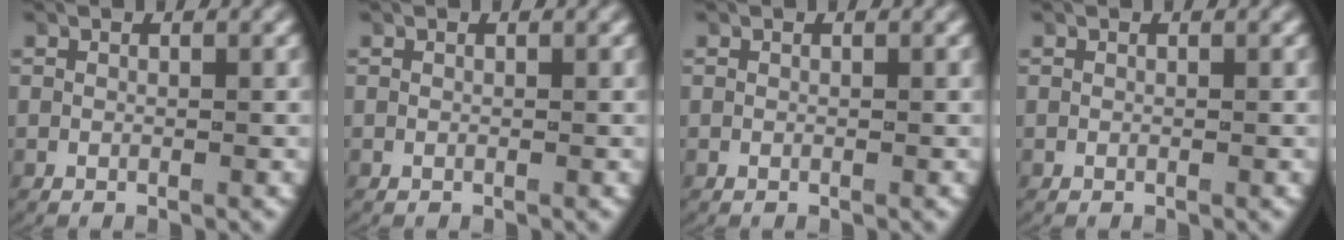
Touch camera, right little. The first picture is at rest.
{"total": 0.0}
{"total": 0.0}
{"total": 0.0}